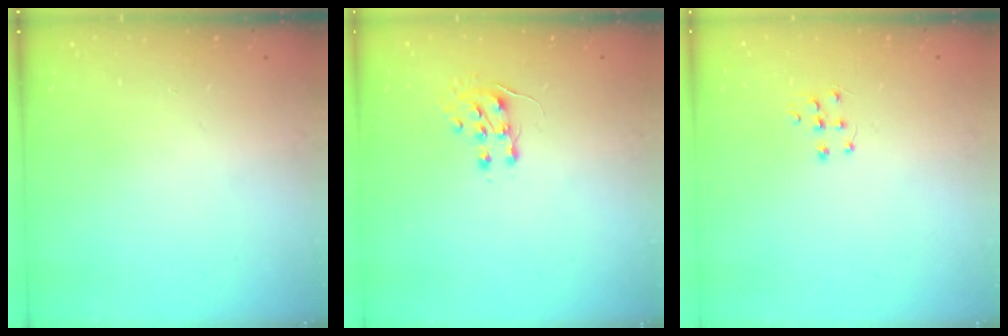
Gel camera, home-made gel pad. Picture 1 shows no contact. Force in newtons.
{"total": 7.4, "press": 7.4, "slide": 0.7}
{"total": 6.2, "press": 6.2, "slide": 0.4}